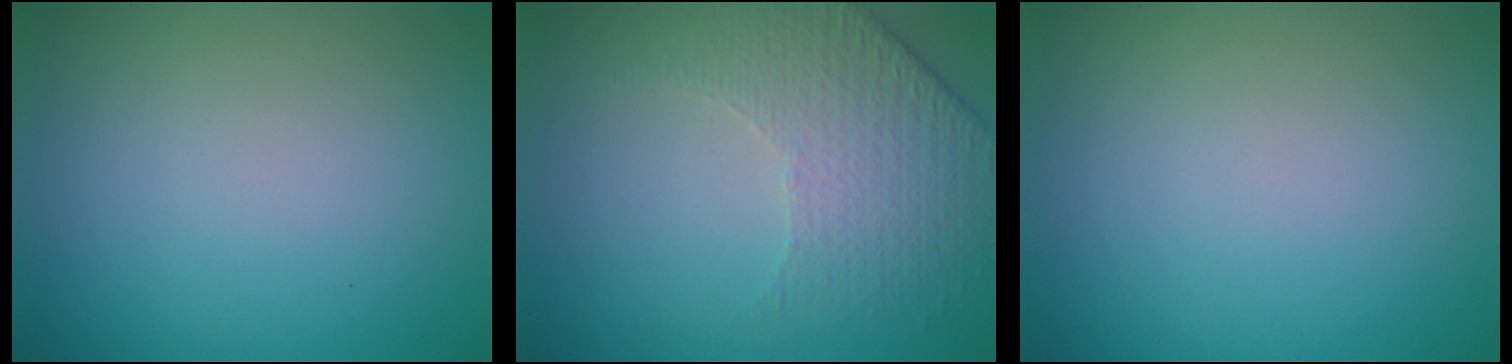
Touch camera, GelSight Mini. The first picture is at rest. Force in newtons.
{"total": 4.8, "press": 3.2, "slide": 3.5}
{"total": 0.0}